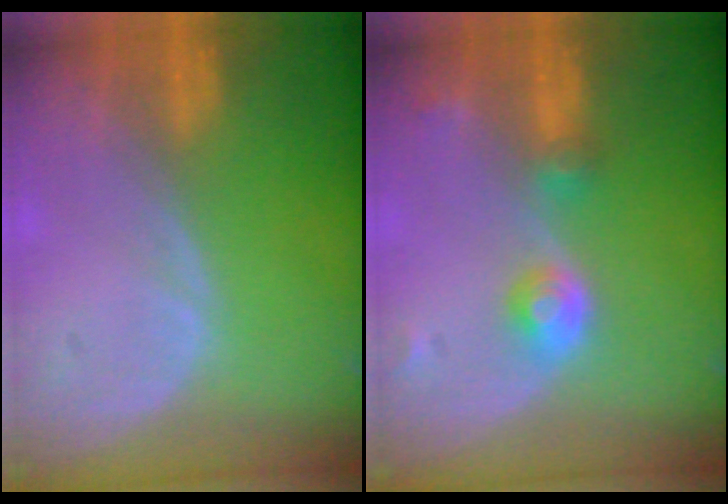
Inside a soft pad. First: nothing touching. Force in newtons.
{"total": 4.4, "press": 4.1, "slide": 1.8}